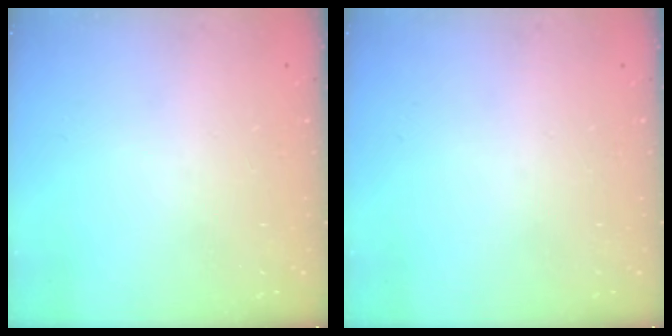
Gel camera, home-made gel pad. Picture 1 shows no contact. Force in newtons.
{"total": 0.0}